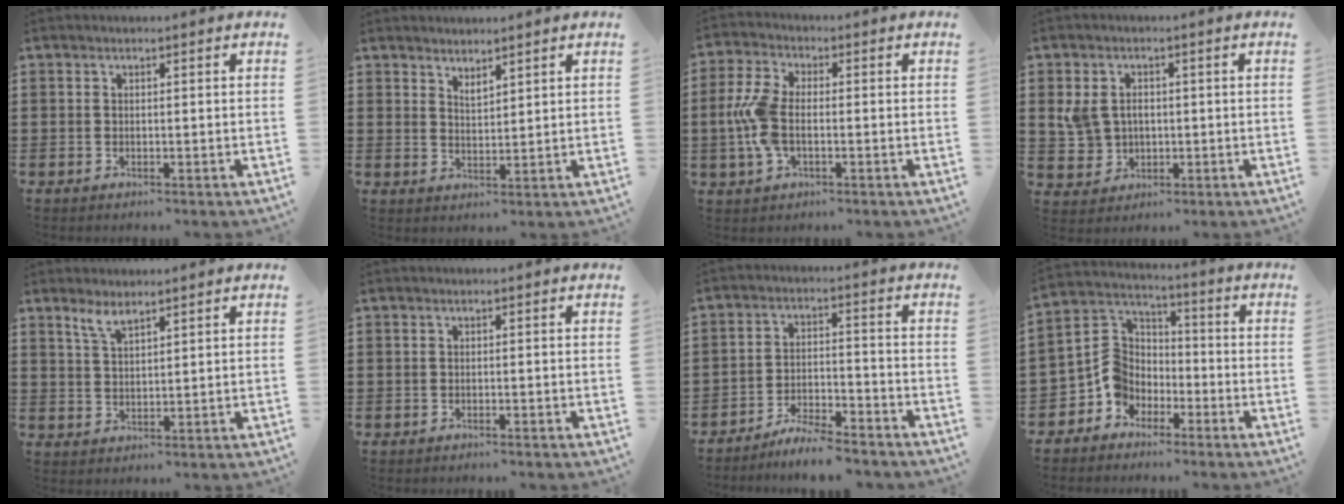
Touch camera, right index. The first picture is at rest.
{"total": 2.1, "force": [2.1, 0.2, -0.1], "torque": [-0.002, 0.002, 0.040]}
{"total": 7.4, "force": [-0.8, 4.0, 6.2], "torque": [-0.161, -0.007, -0.024]}
{"total": 4.6, "force": [0.8, 4.0, 2.2], "torque": [-0.066, 0.013, 0.011]}
{"total": 3.0, "force": [2.3, 0.9, 1.8], "torque": [-0.041, 0.004, 0.043]}
{"total": 0.6, "force": [-0.6, -0.1, 0.1], "torque": [-0.004, -0.003, -0.012]}
{"total": 5.5, "force": [-5.4, 0.1, 1.3], "torque": [-0.032, 0.001, -0.107]}
{"total": 7.4, "force": [-3.0, 6.4, 2.1], "torque": [-0.085, 0.006, -0.066]}